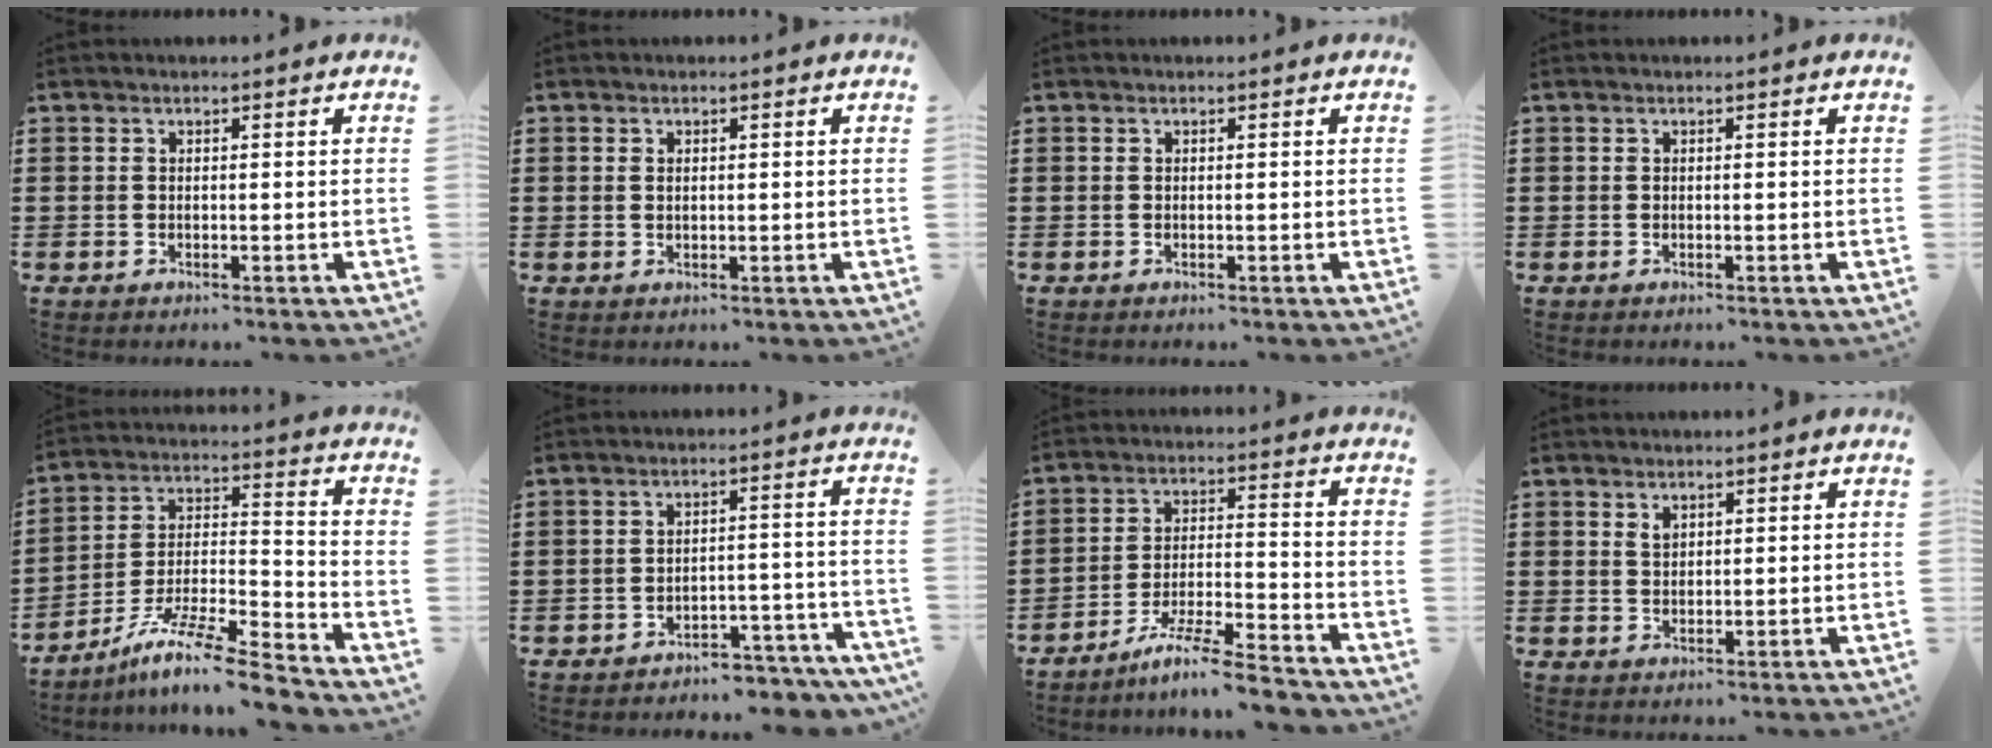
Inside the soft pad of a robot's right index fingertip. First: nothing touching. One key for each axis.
{"total": 0.8, "fx": 0.2, "fy": 0.5, "fz": 0.5, "tx": -0.012, "ty": 0.003, "tz": 0.004}
{"total": 0.0}
{"total": 0.0}
{"total": 11.5, "fx": -9.4, "fy": 1.1, "fz": 6.5, "tx": -0.114, "ty": 0.020, "tz": -0.183}
{"total": 3.6, "fx": -3.5, "fy": 0.4, "fz": 0.6, "tx": -0.013, "ty": 0.008, "tz": -0.074}
{"total": 8.3, "fx": -7.2, "fy": 0.1, "fz": 4.1, "tx": -0.083, "ty": 0.000, "tz": -0.140}
{"total": 1.5, "fx": 1.0, "fy": 0.9, "fz": 0.6, "tx": -0.015, "ty": 0.004, "tz": 0.018}